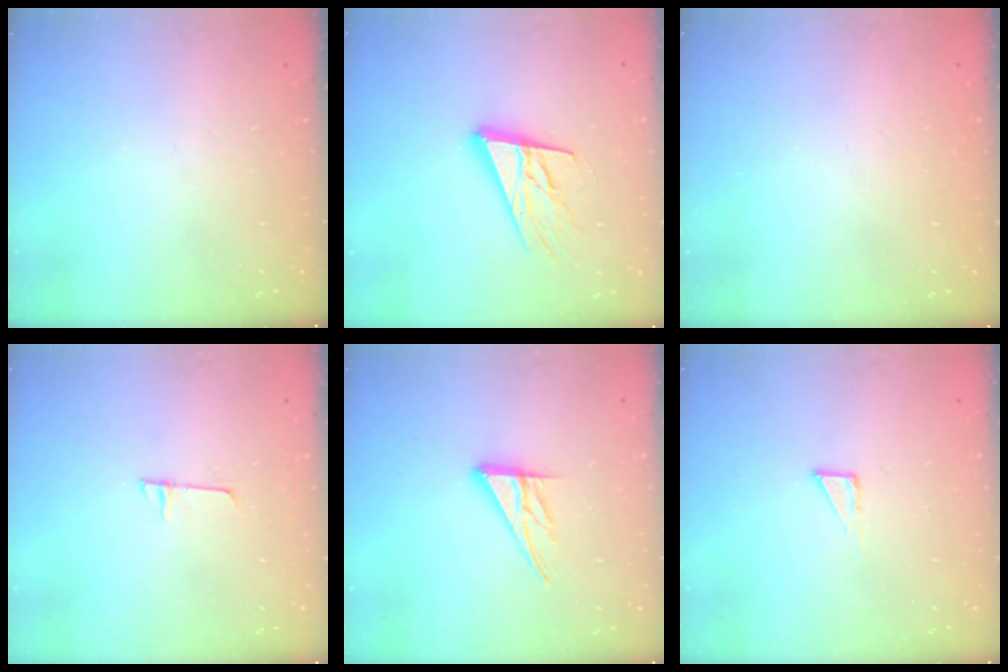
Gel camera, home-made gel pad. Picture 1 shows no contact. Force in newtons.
{"total": 17.0, "press": 16.5, "slide": 4.2}
{"total": 1.5, "press": 1.5, "slide": 0.1}
{"total": 4.4, "press": 4.4, "slide": 0.5}
{"total": 11.6, "press": 11.5, "slide": 1.0}
{"total": 2.8, "press": 2.8, "slide": 0.2}